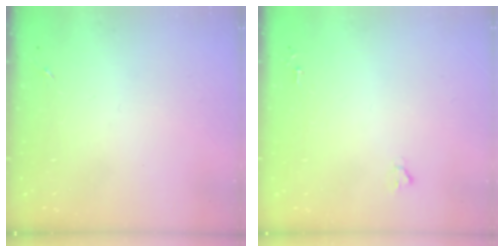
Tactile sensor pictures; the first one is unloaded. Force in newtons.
{"total": 1.6, "press": 1.6, "slide": 0.2}